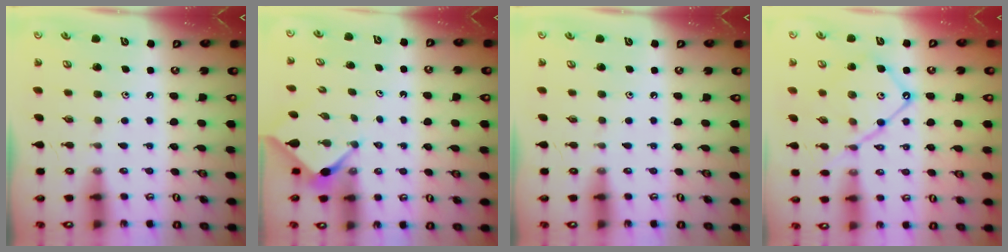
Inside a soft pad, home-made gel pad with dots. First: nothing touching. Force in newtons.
{"total": 2.9, "press": 2.9, "slide": 0.3}
{"total": 0.0}
{"total": 13.5, "press": 13.5, "slide": 1.3}